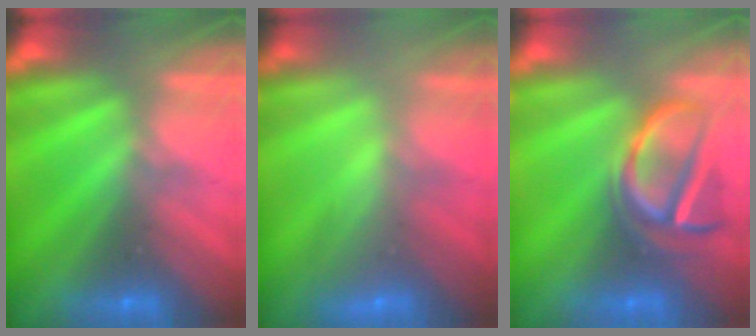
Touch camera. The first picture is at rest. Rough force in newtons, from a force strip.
{"total": 2.2}
{"total": 3.8}